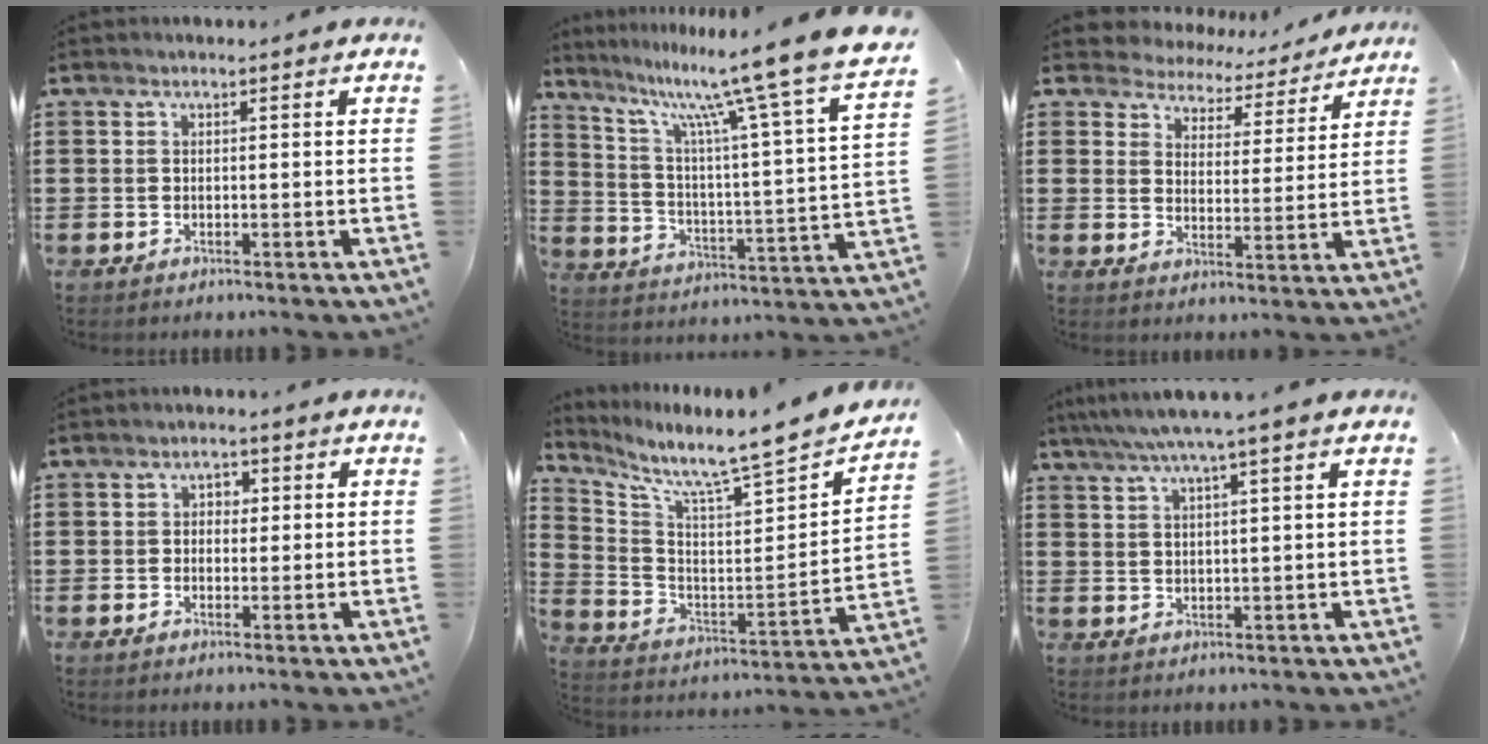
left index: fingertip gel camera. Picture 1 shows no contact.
{"total": 11.8, "force": [9.6, -1.0, 6.8], "torque": [-0.143, -0.085, 0.143]}
{"total": 4.5, "force": [4.3, 0.9, -0.5], "torque": [-0.021, -0.035, 0.072]}
{"total": 1.9, "force": [0.1, 1.5, 1.2], "torque": [-0.028, 0.010, -0.002]}
{"total": 5.8, "force": [5.3, -0.4, 2.4], "torque": [-0.081, -0.066, 0.073]}
{"total": 4.6, "force": [3.3, -0.5, 3.2], "torque": [-0.070, -0.008, 0.054]}